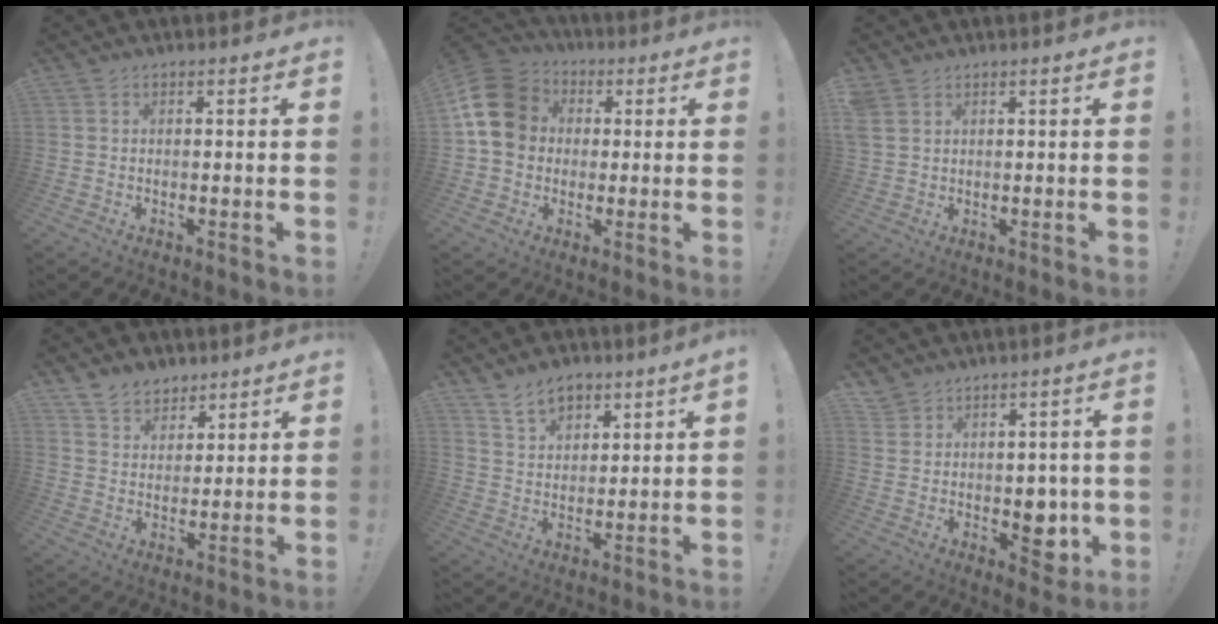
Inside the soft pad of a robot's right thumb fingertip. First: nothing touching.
{"total": 14.6, "force": [2.0, 12.2, 7.9], "torque": [-0.129, 0.009, 0.044]}
{"total": 3.6, "force": [2.3, 2.4, 1.4], "torque": [-0.029, -0.004, 0.046]}
{"total": 7.6, "force": [6.0, 4.6, 0.9], "torque": [-0.020, -0.042, 0.119]}
{"total": 7.8, "force": [6.1, 3.8, 3.1], "torque": [-0.055, -0.031, 0.114]}
{"total": 7.7, "force": [1.7, 6.7, 3.4], "torque": [-0.023, -0.028, 0.045]}